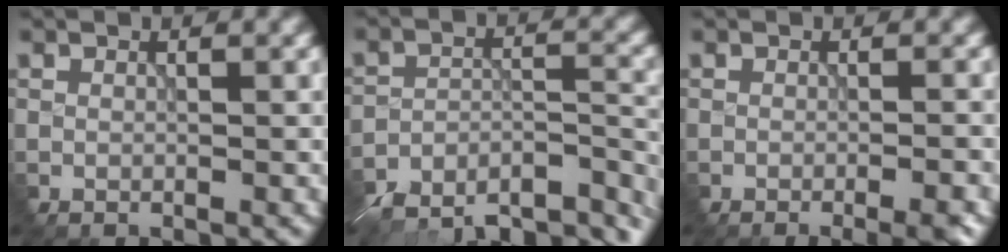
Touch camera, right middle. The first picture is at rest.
{"total": 14.0, "force": [-13.2, 3.7, 2.9], "torque": [-0.054, -0.012, -0.149]}
{"total": 3.2, "force": [-2.0, 0.5, 2.5], "torque": [-0.021, 0.002, -0.004]}